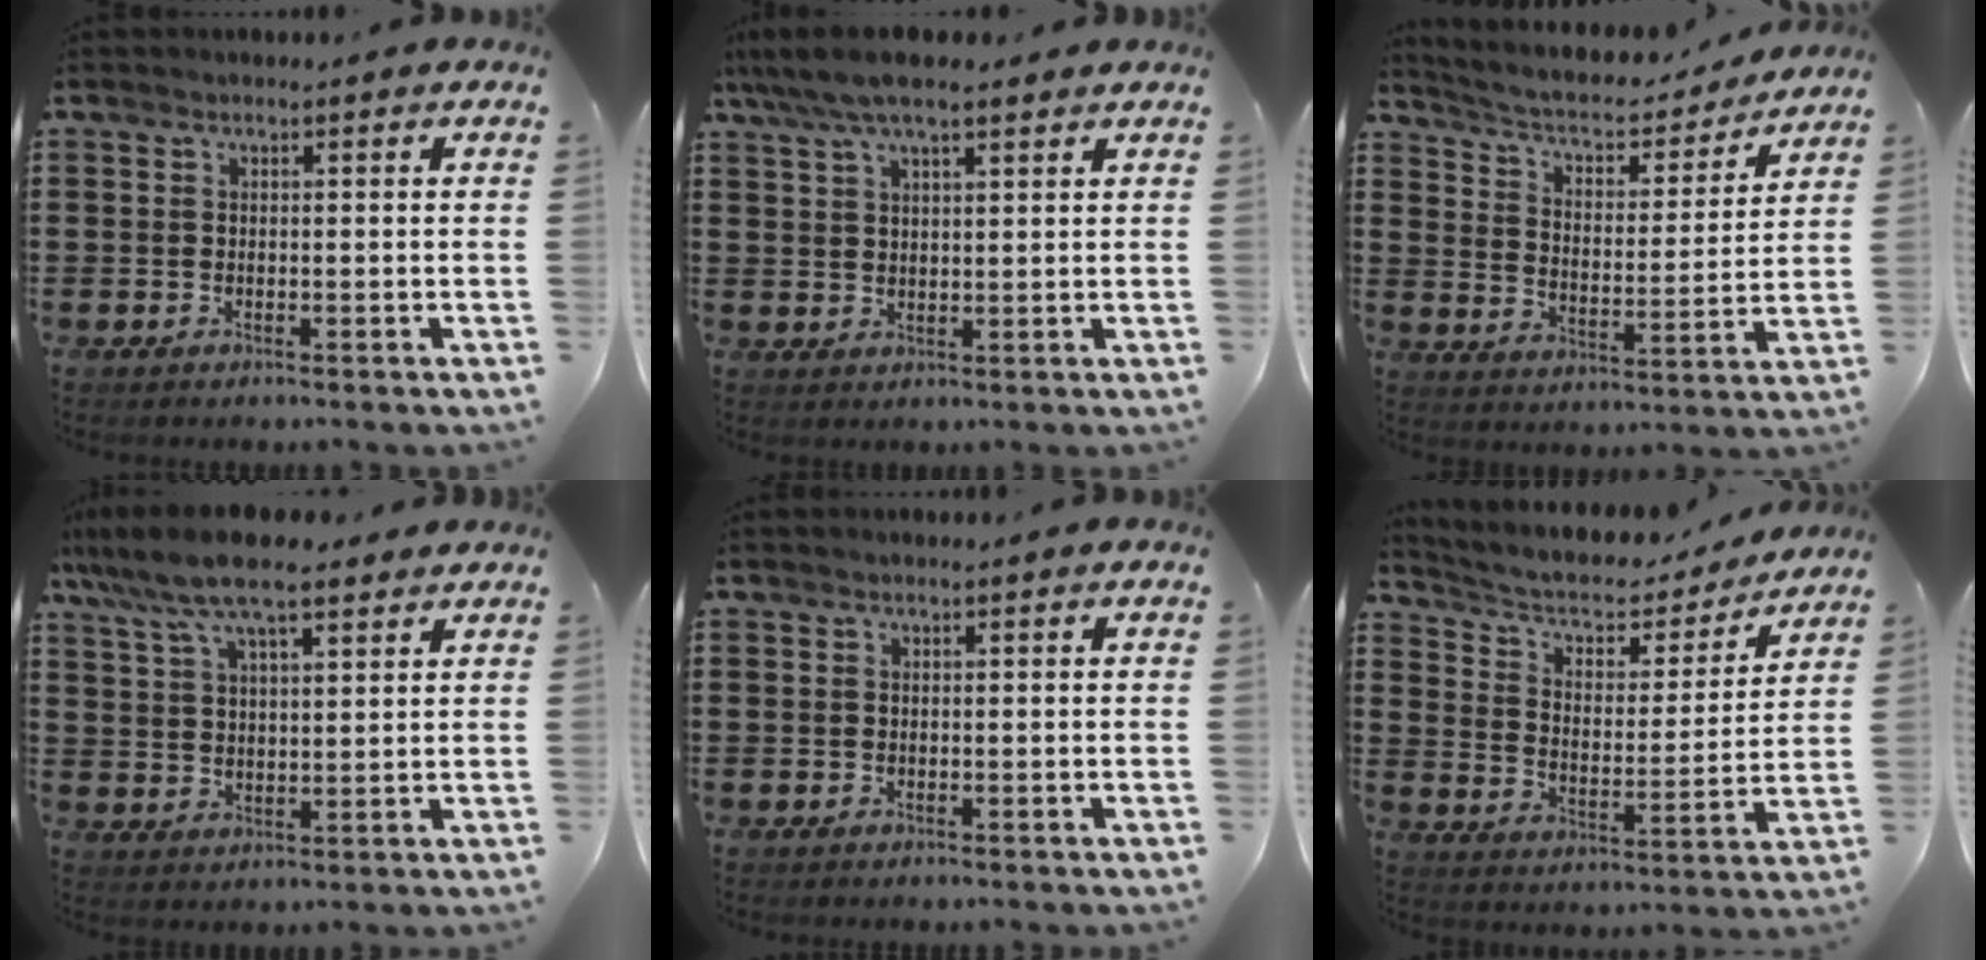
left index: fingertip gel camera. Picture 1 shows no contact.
{"total": 5.8, "force": [4.5, 1.7, 3.4], "torque": [-0.077, -0.002, 0.081]}
{"total": 4.4, "force": [3.8, 1.2, 1.8], "torque": [-0.057, -0.028, 0.055]}
{"total": 9.2, "force": [7.1, 2.5, 5.3], "torque": [-0.121, -0.008, 0.129]}
{"total": 0.0}
{"total": 5.0, "force": [4.0, 2.1, 2.0], "torque": [-0.062, -0.023, 0.062]}